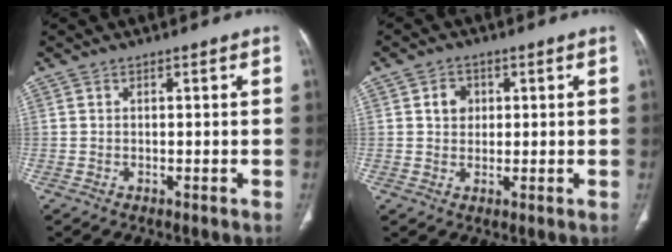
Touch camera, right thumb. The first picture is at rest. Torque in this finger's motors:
{"motor_torque": [0.28, 1.28, 0.47, -0.16, 0.00]}